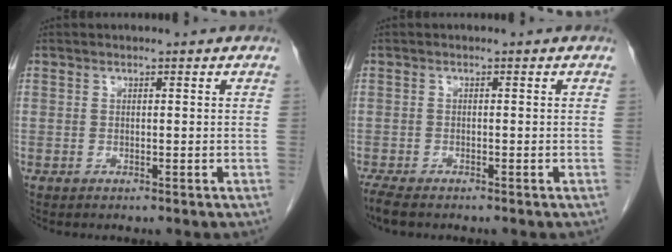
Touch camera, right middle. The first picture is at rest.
{"total": 3.1, "force": [-2.5, 0.6, 1.6], "torque": [-0.042, -0.014, -0.043]}